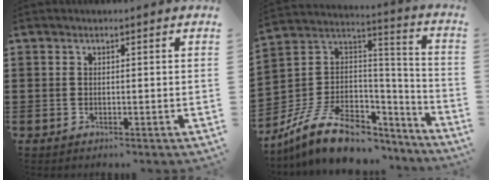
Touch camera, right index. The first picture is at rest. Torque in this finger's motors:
{"motor_torque": [0.14, -0.01, -0.08, -0.21]}